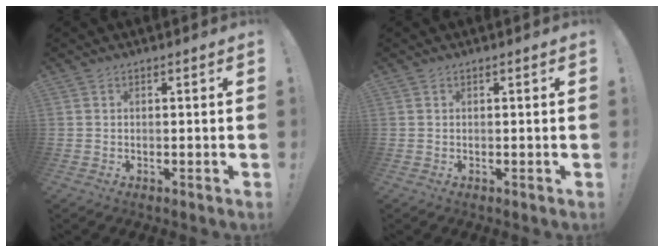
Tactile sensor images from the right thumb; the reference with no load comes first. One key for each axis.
{"total": 0.0}